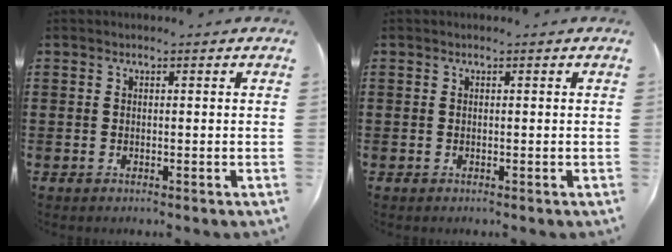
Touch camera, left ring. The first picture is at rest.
{"total": 0.0}